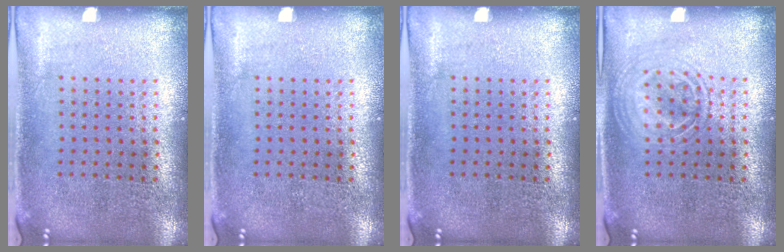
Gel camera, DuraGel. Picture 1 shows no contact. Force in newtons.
{"total": 0.0}
{"total": 0.0}
{"total": 1.3, "press": 1.3, "slide": 0.2}